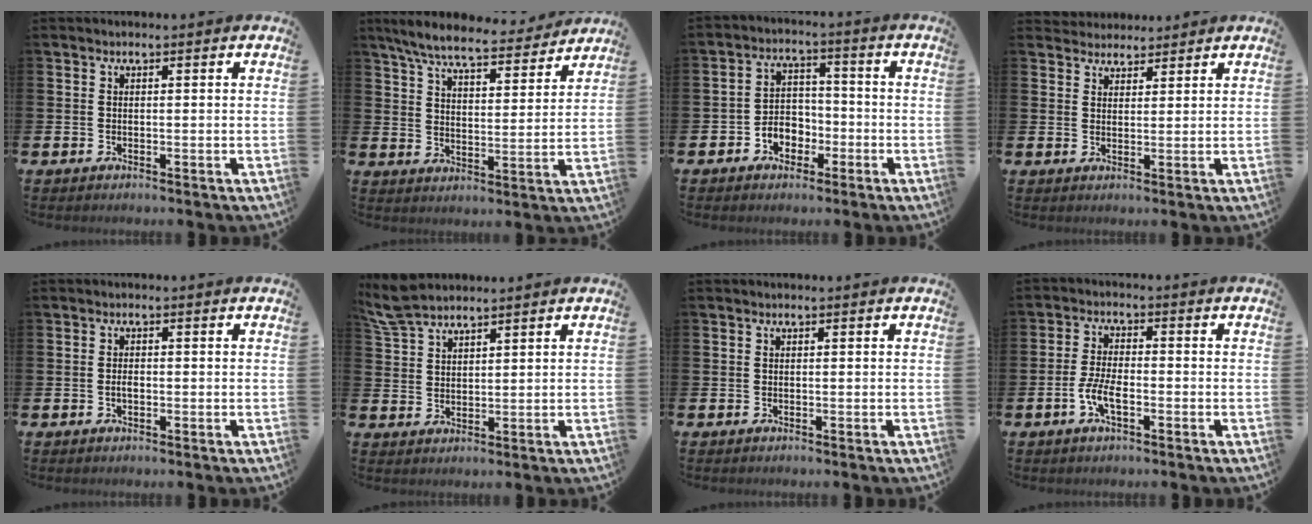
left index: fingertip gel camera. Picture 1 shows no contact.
{"total": 7.9, "force": [7.2, 1.2, 2.9], "torque": [-0.082, -0.040, 0.125]}
{"total": 3.8, "force": [-2.0, 3.1, 1.0], "torque": [-0.027, 0.005, -0.045]}
{"total": 3.1, "force": [2.9, 1.0, -0.4], "torque": [-0.002, -0.009, 0.054]}
{"total": 1.5, "force": [-0.4, 0.7, 1.3], "torque": [-0.023, 0.002, -0.008]}
{"total": 5.7, "force": [5.2, 1.4, 1.8], "torque": [-0.050, -0.014, 0.098]}
{"total": 0.0}
{"total": 4.3, "force": [-1.6, 1.7, 3.6], "torque": [-0.081, 0.006, -0.031]}